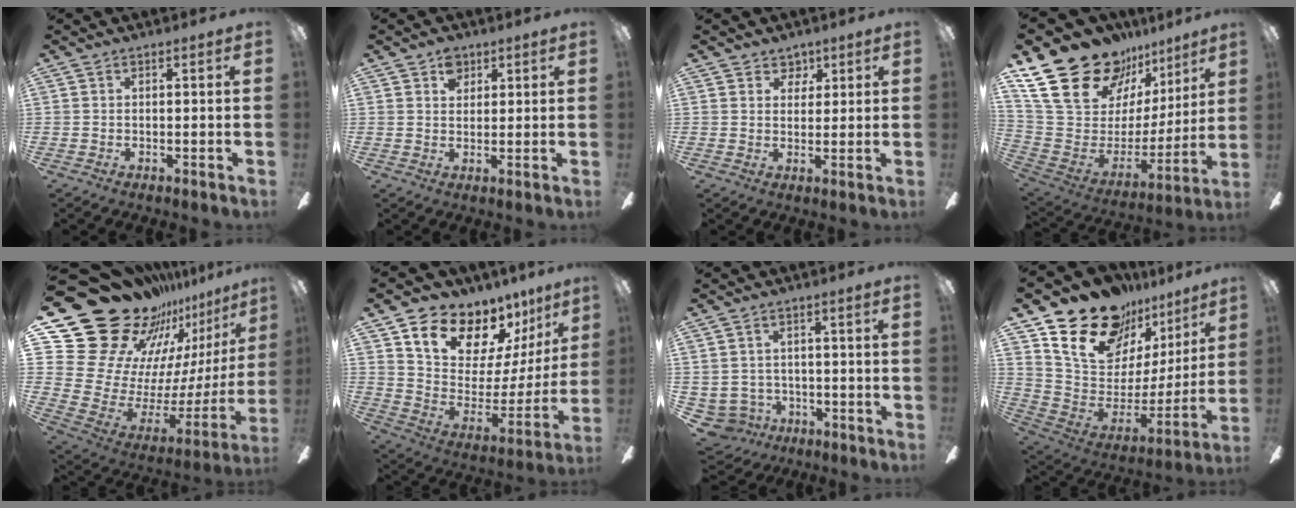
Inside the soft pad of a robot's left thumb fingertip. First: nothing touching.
{"total": 4.5, "force": [2.6, 3.1, 1.8], "torque": [-0.020, 0.000, 0.044]}
{"total": 4.2, "force": [2.8, 3.1, 0.7], "torque": [-0.002, -0.010, 0.048]}
{"total": 25.3, "force": [17.4, 14.1, 11.8], "torque": [-0.203, -0.107, 0.330]}
{"total": 29.3, "force": [22.3, 15.1, 11.5], "torque": [-0.172, -0.198, 0.453]}
{"total": 15.5, "force": [12.5, 7.7, 4.8], "torque": [-0.101, -0.106, 0.228]}
{"total": 4.3, "force": [-1.0, 4.2, 0.7], "torque": [-0.045, 0.001, -0.019]}
{"total": 21.7, "force": [16.3, 11.3, 8.7], "torque": [-0.157, -0.113, 0.302]}